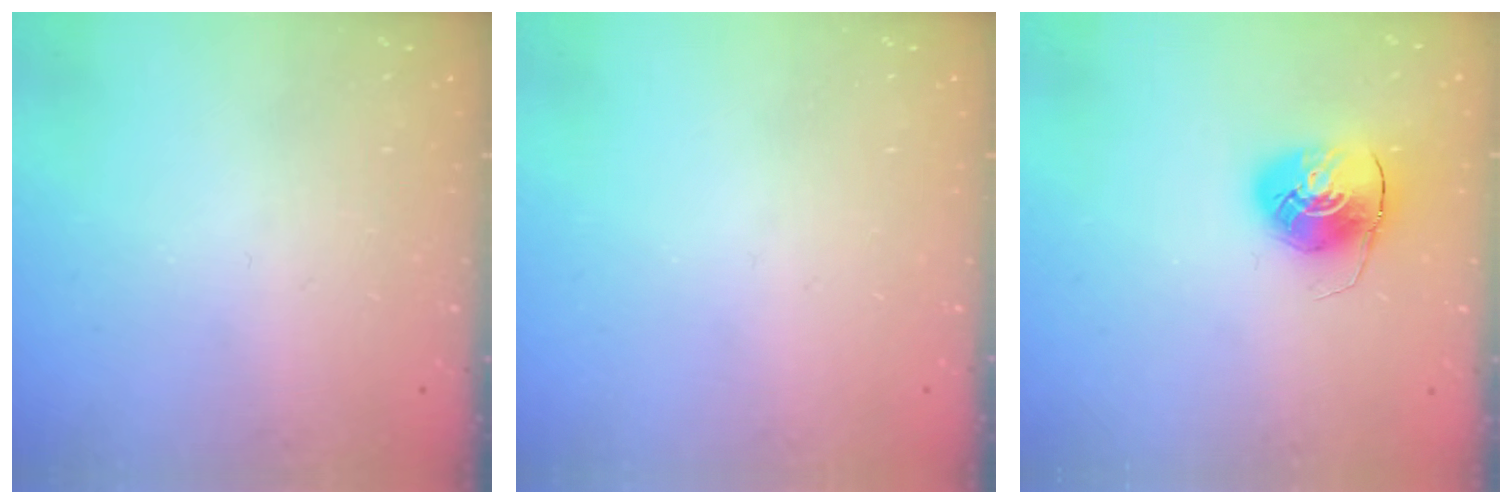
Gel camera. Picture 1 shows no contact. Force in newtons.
{"total": 0.0}
{"total": 8.6, "press": 8.6, "slide": 0.6}